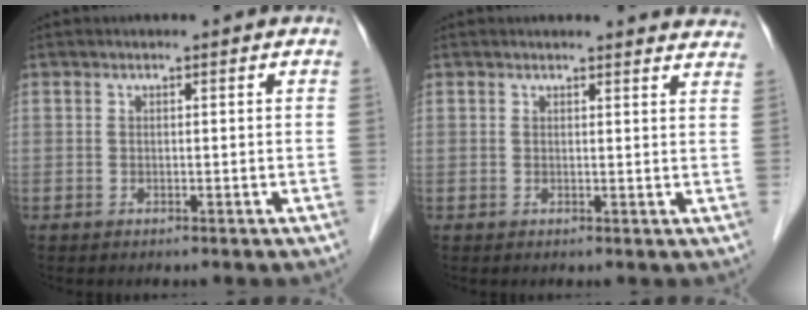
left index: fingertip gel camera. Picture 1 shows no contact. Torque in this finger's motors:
{"motor_torque": [0.17, -0.20, -0.02, -0.02]}